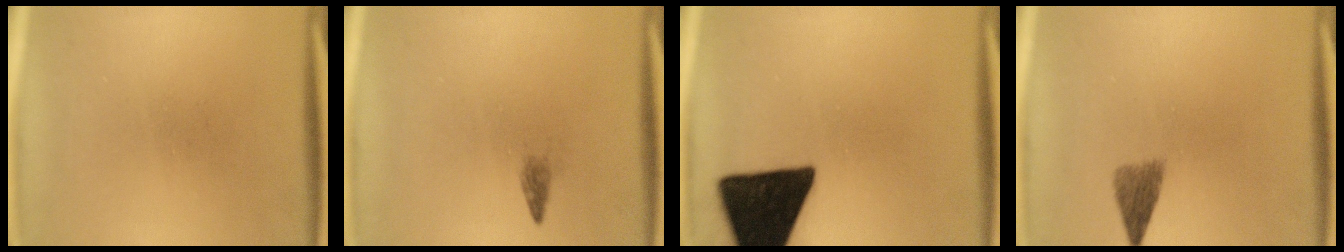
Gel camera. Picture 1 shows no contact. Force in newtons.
{"total": 1.0}
{"total": 19.2}
{"total": 2.9}